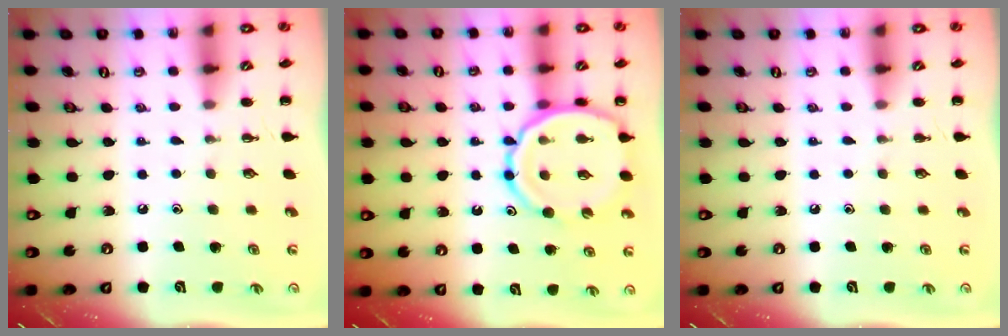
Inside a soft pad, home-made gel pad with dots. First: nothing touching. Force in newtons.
{"total": 12.2, "press": 11.7, "slide": 3.1}
{"total": 0.0}